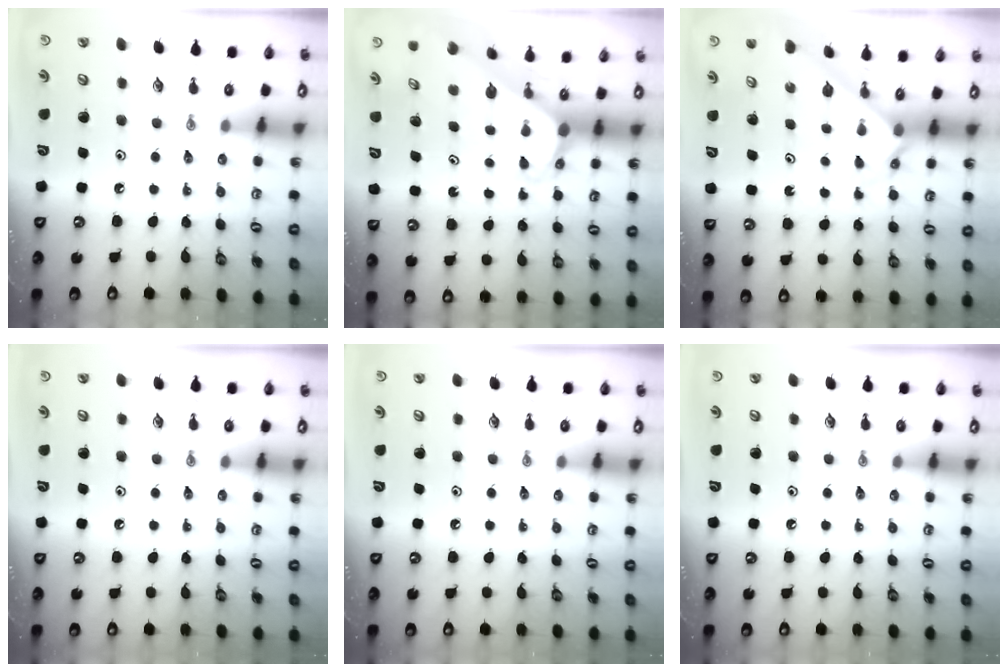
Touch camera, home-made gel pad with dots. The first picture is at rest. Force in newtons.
{"total": 3.3, "press": 3.3, "slide": 0.1}
{"total": 2.3, "press": 2.3, "slide": 0.2}
{"total": 0.0}
{"total": 0.0}
{"total": 0.0}